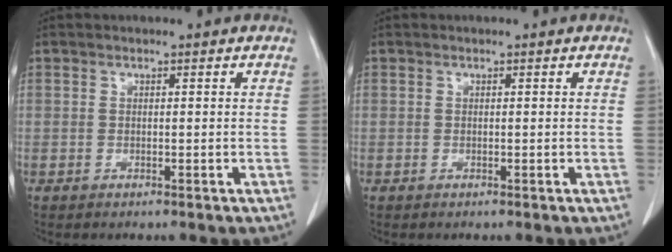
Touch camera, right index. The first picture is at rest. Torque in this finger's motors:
{"motor_torque": [0.00, 0.00, 0.02, 0.00]}